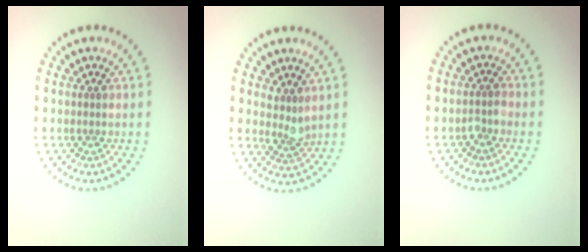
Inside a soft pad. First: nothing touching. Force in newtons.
{"total": 1.9, "press": 1.5, "slide": 1.1}
{"total": 1.1, "press": 1.1, "slide": 0.4}